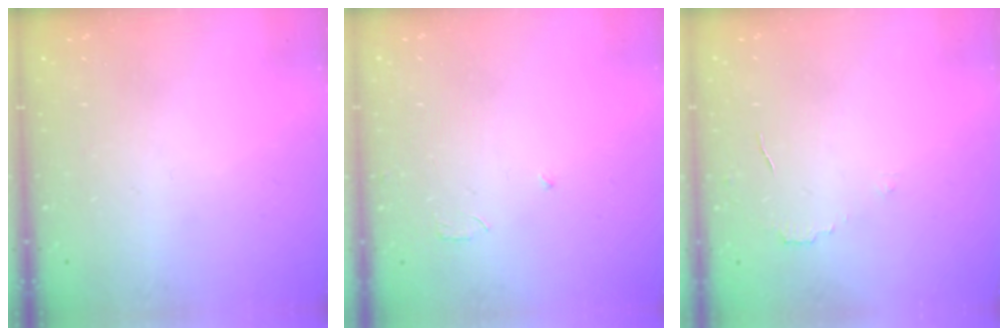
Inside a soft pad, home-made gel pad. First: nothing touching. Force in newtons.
{"total": 2.6, "press": 2.6, "slide": 0.2}
{"total": 2.9, "press": 2.9, "slide": 0.2}